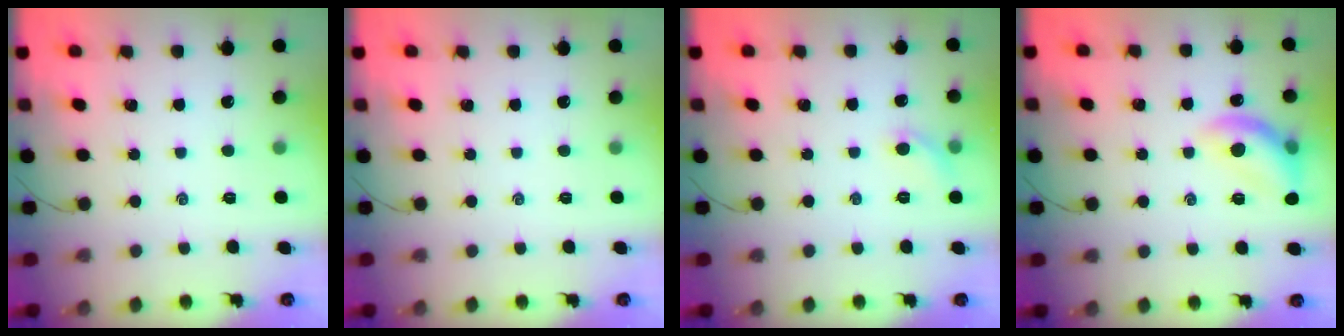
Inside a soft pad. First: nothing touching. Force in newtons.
{"total": 0.0}
{"total": 5.6, "press": 5.4, "slide": 1.3}
{"total": 13.8, "press": 13.7, "slide": 1.3}